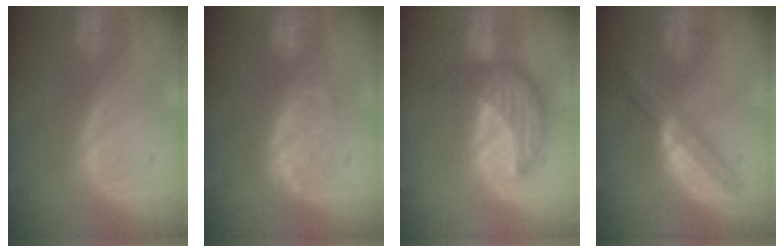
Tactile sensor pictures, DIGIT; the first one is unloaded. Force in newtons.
{"total": 7.5, "press": 7.2, "slide": 2.3}
{"total": 7.8, "press": 7.6, "slide": 1.8}
{"total": 6.2, "press": 5.5, "slide": 2.8}